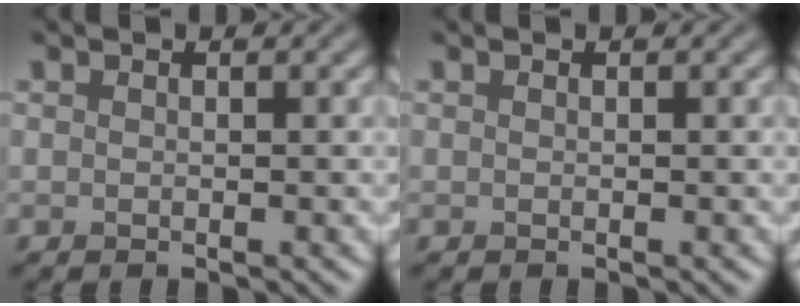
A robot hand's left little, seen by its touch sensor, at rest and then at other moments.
{"total": 0.0}